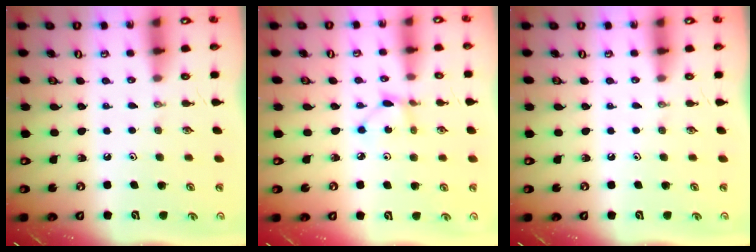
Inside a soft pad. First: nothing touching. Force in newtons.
{"total": 2.4, "press": 2.4, "slide": 0.3}
{"total": 0.0}